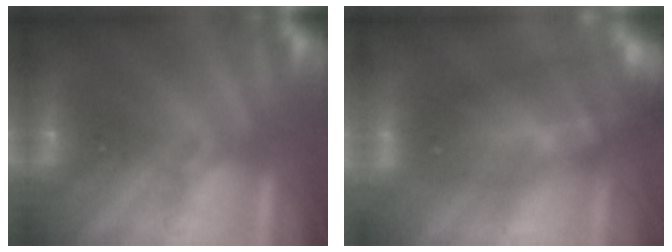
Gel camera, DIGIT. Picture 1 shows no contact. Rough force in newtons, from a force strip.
{"total": 7.1}